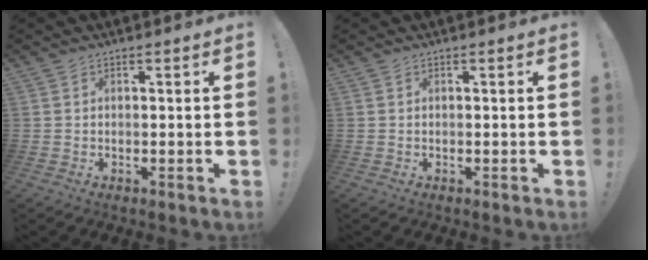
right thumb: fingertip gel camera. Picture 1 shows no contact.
{"total": 0.0}